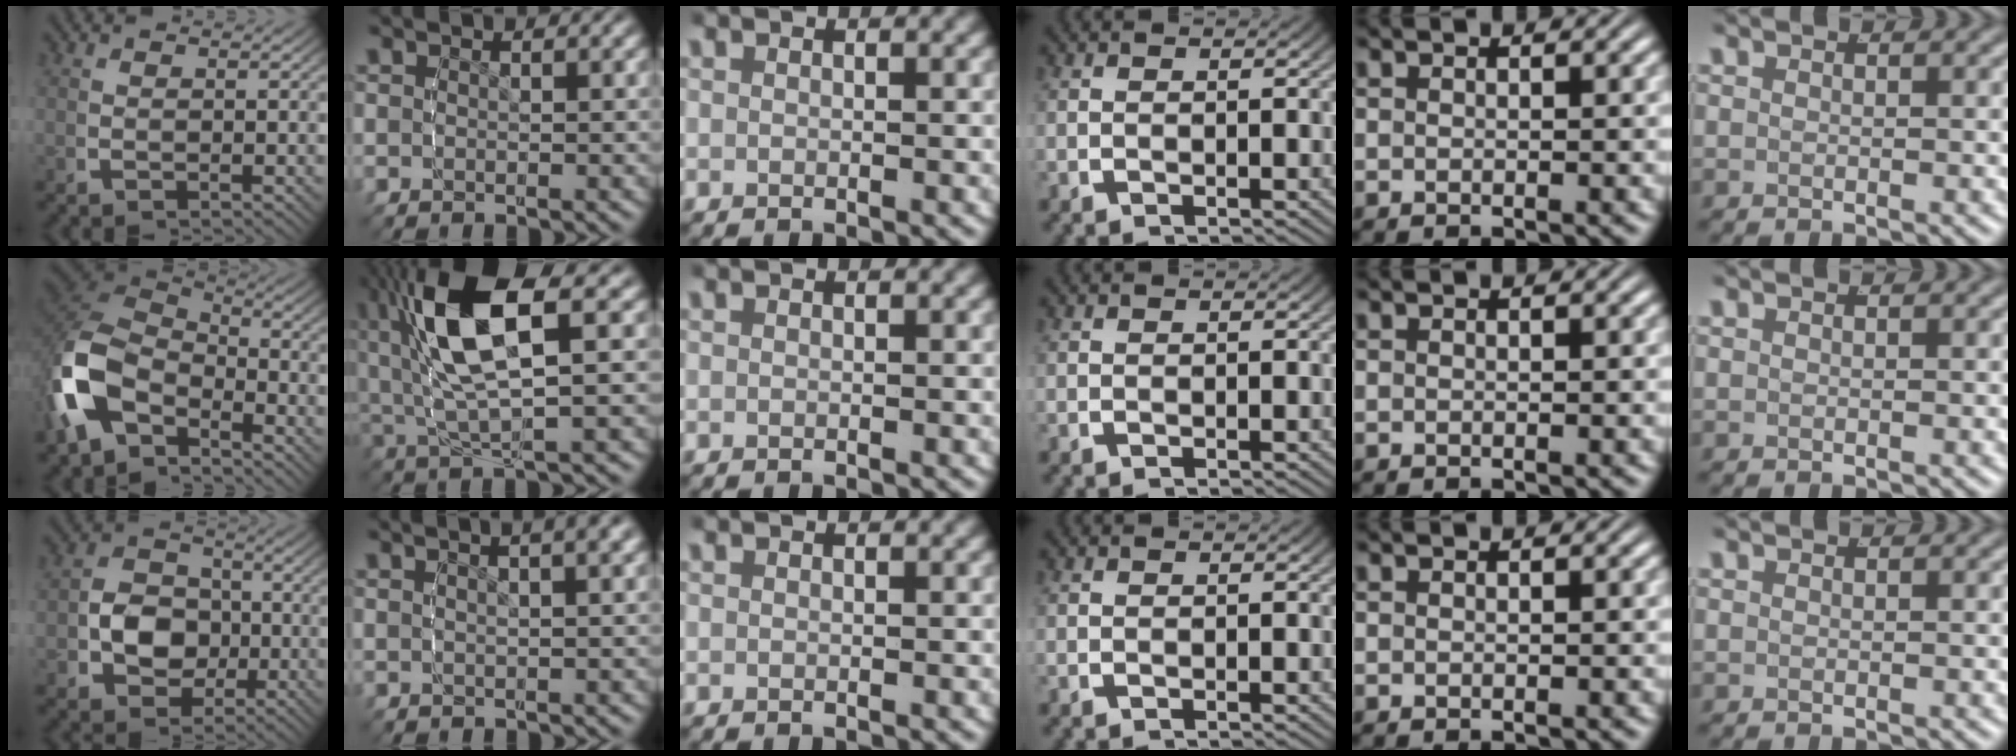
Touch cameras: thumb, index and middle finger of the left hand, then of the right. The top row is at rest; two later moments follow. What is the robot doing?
{"motion": "lift_and_place", "object": "markers"}